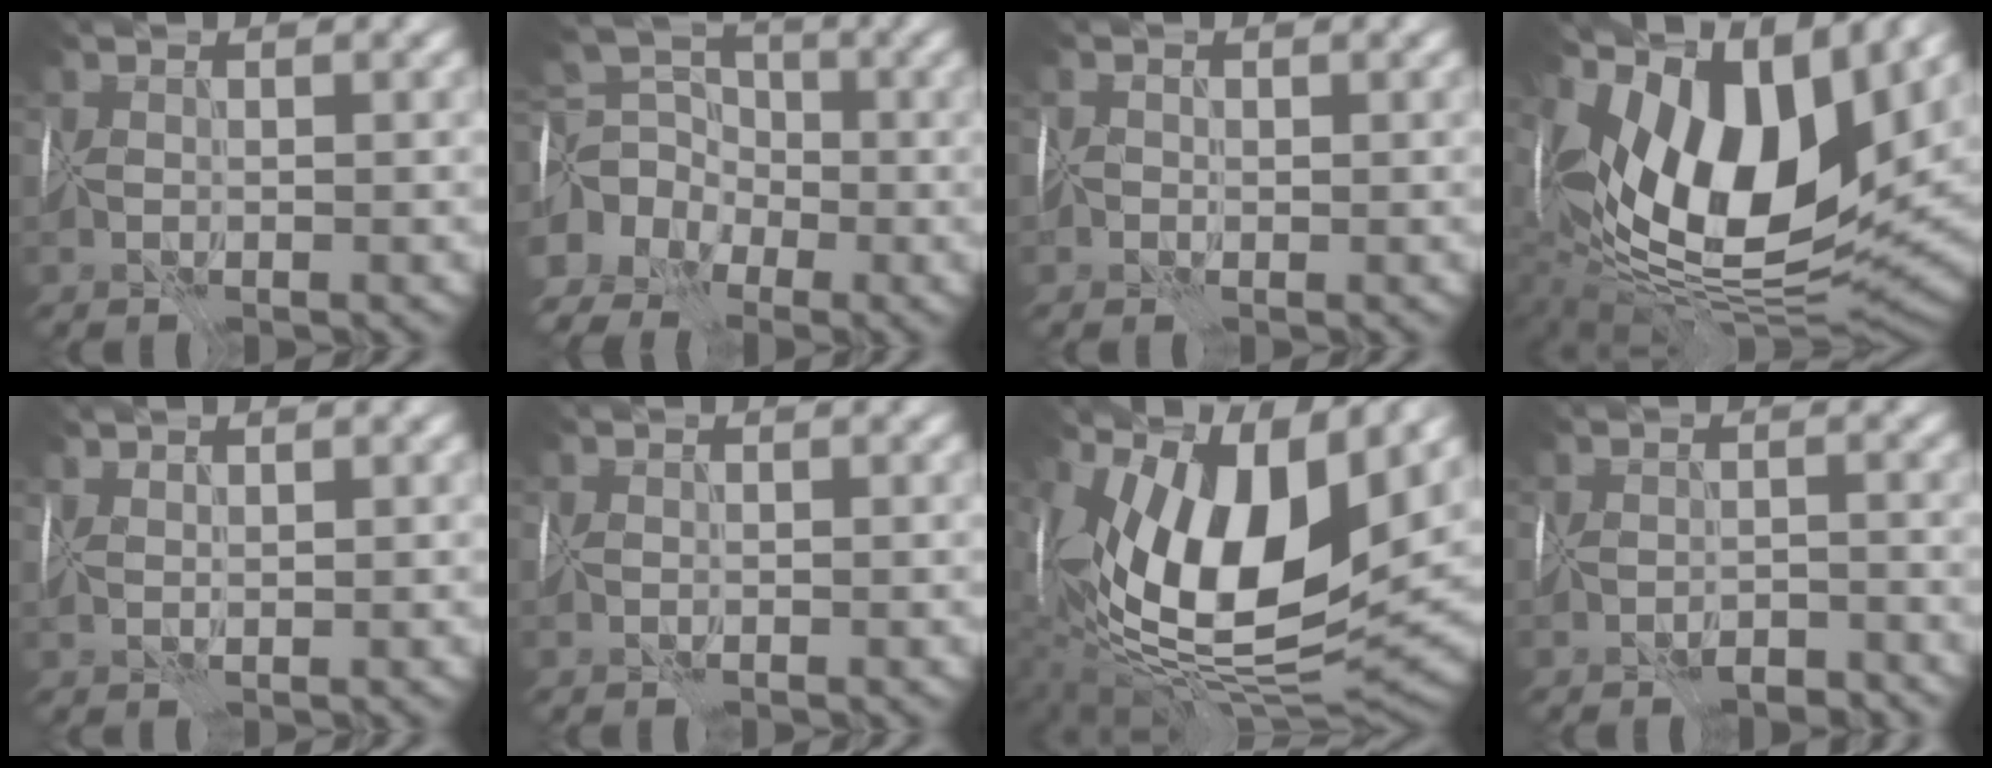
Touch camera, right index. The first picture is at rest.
{"total": 5.6, "force": [-2.5, 4.1, 3.0], "torque": [-0.055, 0.004, -0.062]}
{"total": 1.1, "force": [0.5, -0.3, -1.0], "torque": [0.028, 0.009, 0.009]}
{"total": 14.6, "force": [5.8, 6.9, 11.5], "torque": [-0.212, 0.015, 0.098]}
{"total": 2.2, "force": [2.0, -0.8, -0.6], "torque": [0.011, 0.011, 0.046]}
{"total": 0.0}
{"total": 14.4, "force": [4.8, 5.6, 12.3], "torque": [-0.217, 0.016, 0.081]}
{"total": 2.5, "force": [-2.4, 0.3, 0.7], "torque": [0.000, 0.005, -0.034]}